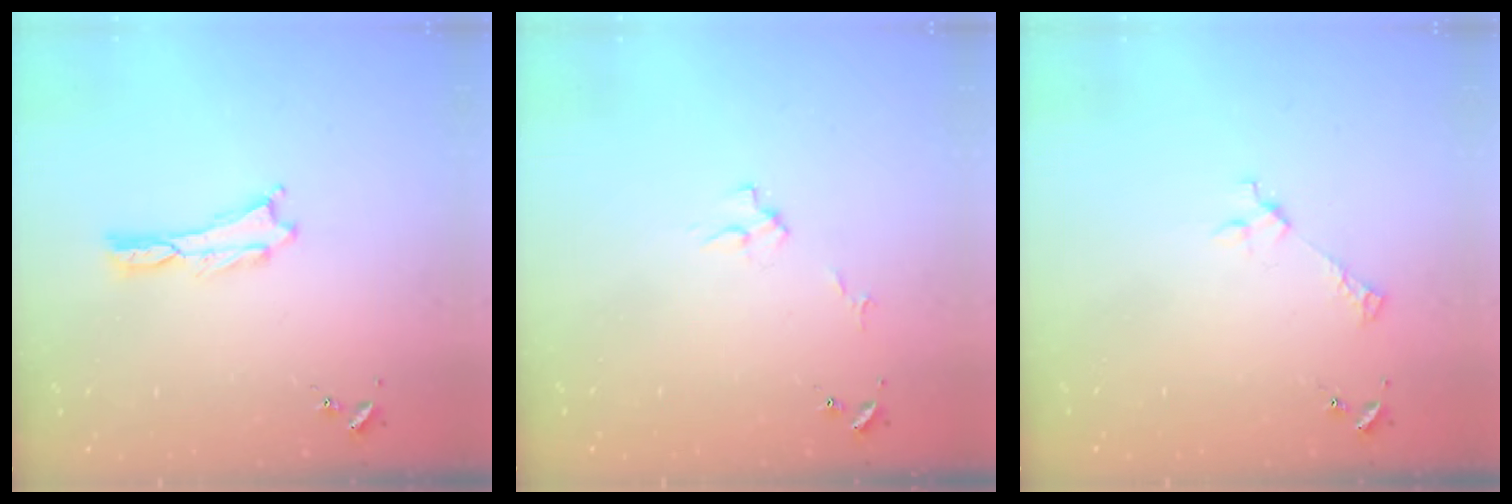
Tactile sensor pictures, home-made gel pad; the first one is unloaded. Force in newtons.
{"total": 3.1, "press": 3.0, "slide": 0.4}
{"total": 2.6, "press": 2.6, "slide": 0.3}